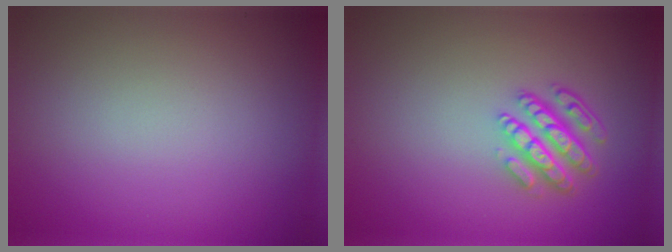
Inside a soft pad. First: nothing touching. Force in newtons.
{"total": 4.5, "press": 3.4, "slide": 3.0}